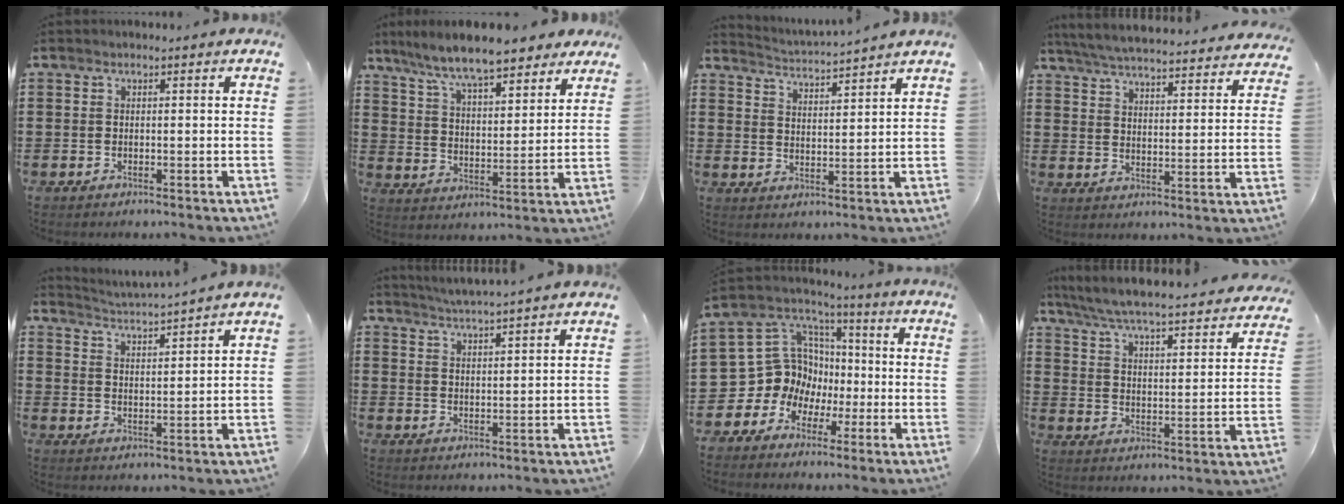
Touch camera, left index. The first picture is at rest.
{"total": 9.4, "force": [8.2, 1.3, 4.4], "torque": [-0.117, -0.032, 0.144]}
{"total": 3.2, "force": [3.1, -0.8, -0.1], "torque": [-0.015, -0.025, 0.049]}
{"total": 5.4, "force": [5.2, -0.4, 1.2], "torque": [-0.050, -0.039, 0.087]}
{"total": 3.2, "force": [3.1, -1.0, 0.2], "torque": [-0.018, -0.024, 0.050]}
{"total": 3.3, "force": [3.1, -1.0, 0.4], "torque": [-0.018, -0.017, 0.056]}
{"total": 11.0, "force": [-1.6, 10.6, 2.3], "torque": [-0.091, -0.015, -0.022]}
{"total": 5.0, "force": [4.7, -0.3, 1.7], "torque": [-0.057, -0.044, 0.072]}